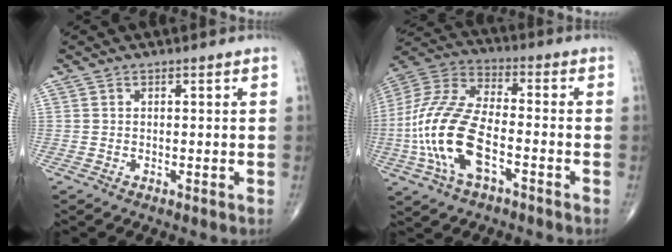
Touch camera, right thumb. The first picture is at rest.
{"total": 18.2, "force": [-5.1, 8.6, 15.2], "torque": [-0.330, 0.028, -0.096]}